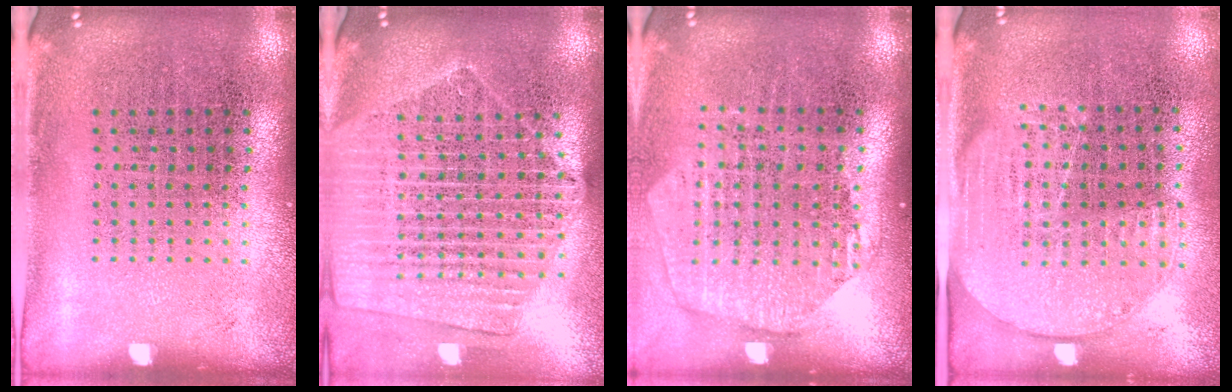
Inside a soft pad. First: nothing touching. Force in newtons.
{"total": 2.2, "press": 2.0, "slide": 1.0}
{"total": 1.7, "press": 1.5, "slide": 0.8}
{"total": 1.6, "press": 1.4, "slide": 0.8}